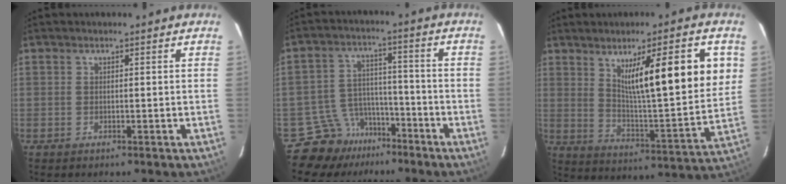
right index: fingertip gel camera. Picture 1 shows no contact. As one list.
[{"total": 8.6, "force": [-6.3, 5.8, -0.1], "torque": [-0.001, 0.047, -0.100]}, {"total": 18.0, "force": [6.6, 1.9, 16.7], "torque": [-0.238, -0.008, 0.106]}]